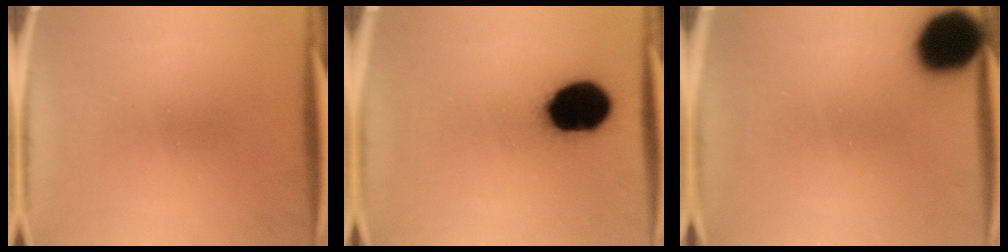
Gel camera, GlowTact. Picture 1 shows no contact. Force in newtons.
{"total": 16.9}
{"total": 16.3}